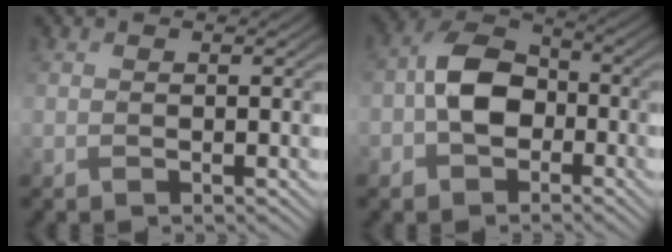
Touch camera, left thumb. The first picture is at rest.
{"total": 7.4, "force": [-1.9, 5.3, 4.8], "torque": [-0.097, 0.009, -0.051]}